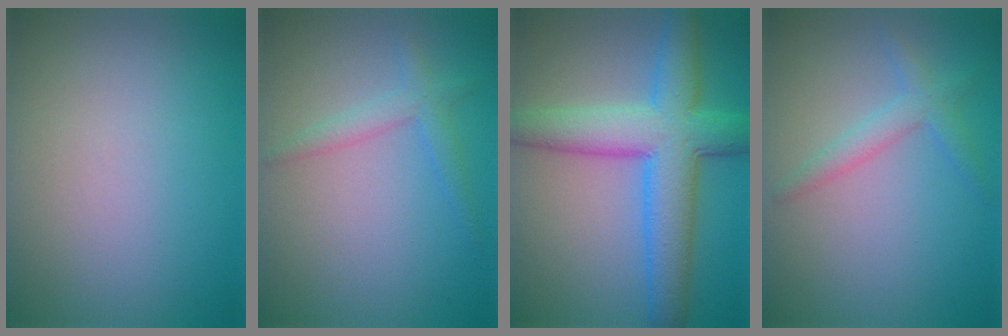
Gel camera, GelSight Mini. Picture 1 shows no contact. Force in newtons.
{"total": 2.0, "press": 2.0, "slide": 0.1}
{"total": 8.1, "press": 8.1, "slide": 0.2}
{"total": 2.1, "press": 2.1, "slide": 0.0}